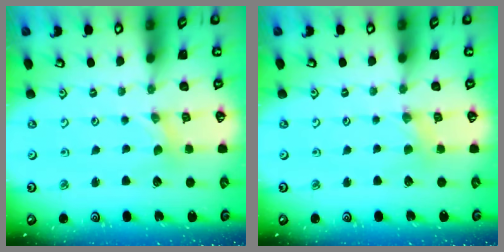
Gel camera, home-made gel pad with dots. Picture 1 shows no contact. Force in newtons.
{"total": 2.6, "press": 2.6, "slide": 0.3}